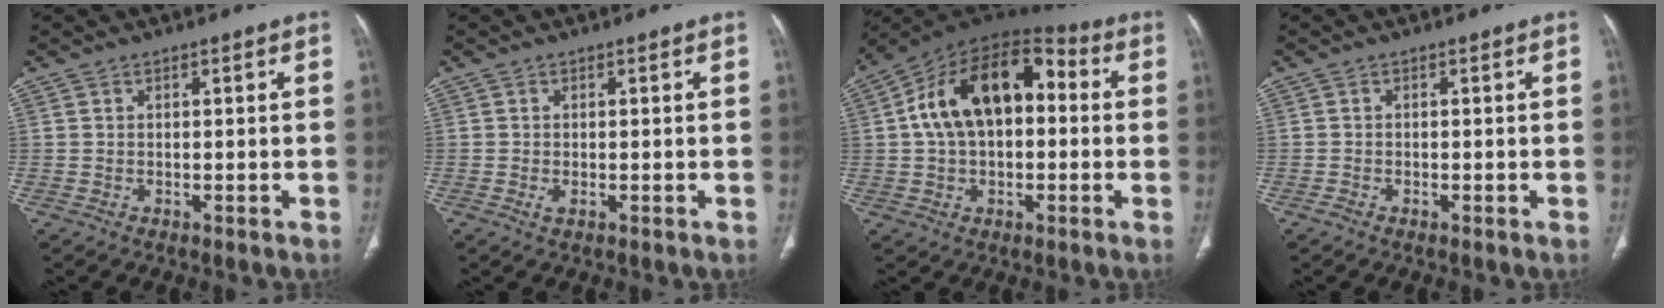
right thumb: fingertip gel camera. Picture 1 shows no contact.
{"total": 1.2, "force": [-0.4, 0.6, 1.0], "torque": [-0.024, -0.002, -0.006]}
{"total": 18.4, "force": [2.0, 11.2, 14.4], "torque": [-0.224, 0.046, 0.027]}
{"total": 0.7, "force": [-0.5, 0.3, 0.4], "torque": [-0.013, -0.001, -0.013]}